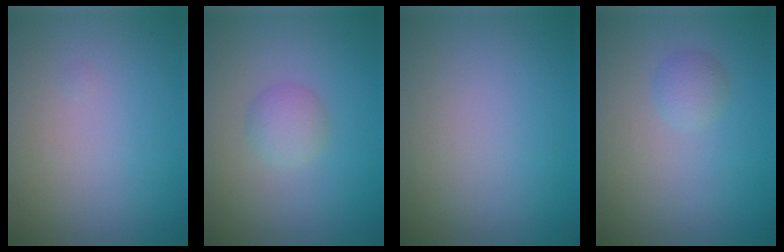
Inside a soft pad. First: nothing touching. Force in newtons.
{"total": 1.9, "press": 1.9, "slide": 0.1}
{"total": 0.0}
{"total": 1.3, "press": 1.3, "slide": 0.0}